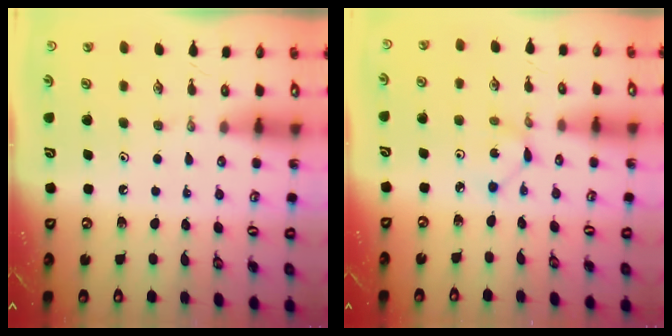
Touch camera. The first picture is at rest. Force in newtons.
{"total": 1.3, "press": 1.3, "slide": 0.1}